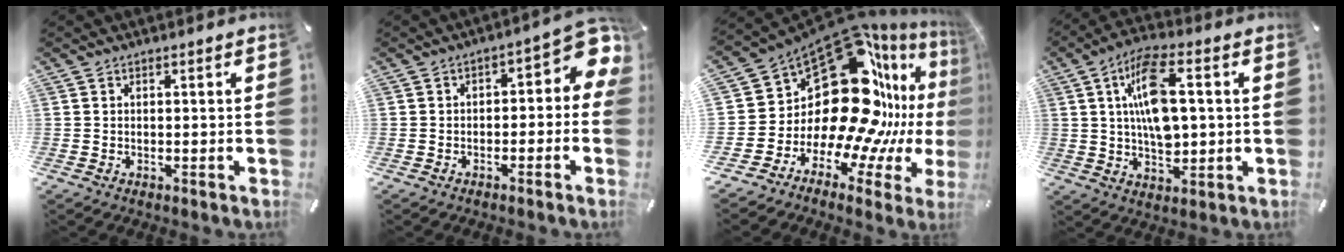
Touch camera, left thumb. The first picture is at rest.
{"total": 7.1, "force": [1.3, 3.9, 5.7], "torque": [-0.068, -0.015, 0.016]}
{"total": 30.7, "force": [10.6, 17.7, 22.8], "torque": [-0.344, -0.146, 0.220]}
{"total": 13.2, "force": [1.8, 6.9, 11.2], "torque": [-0.216, 0.004, 0.028]}